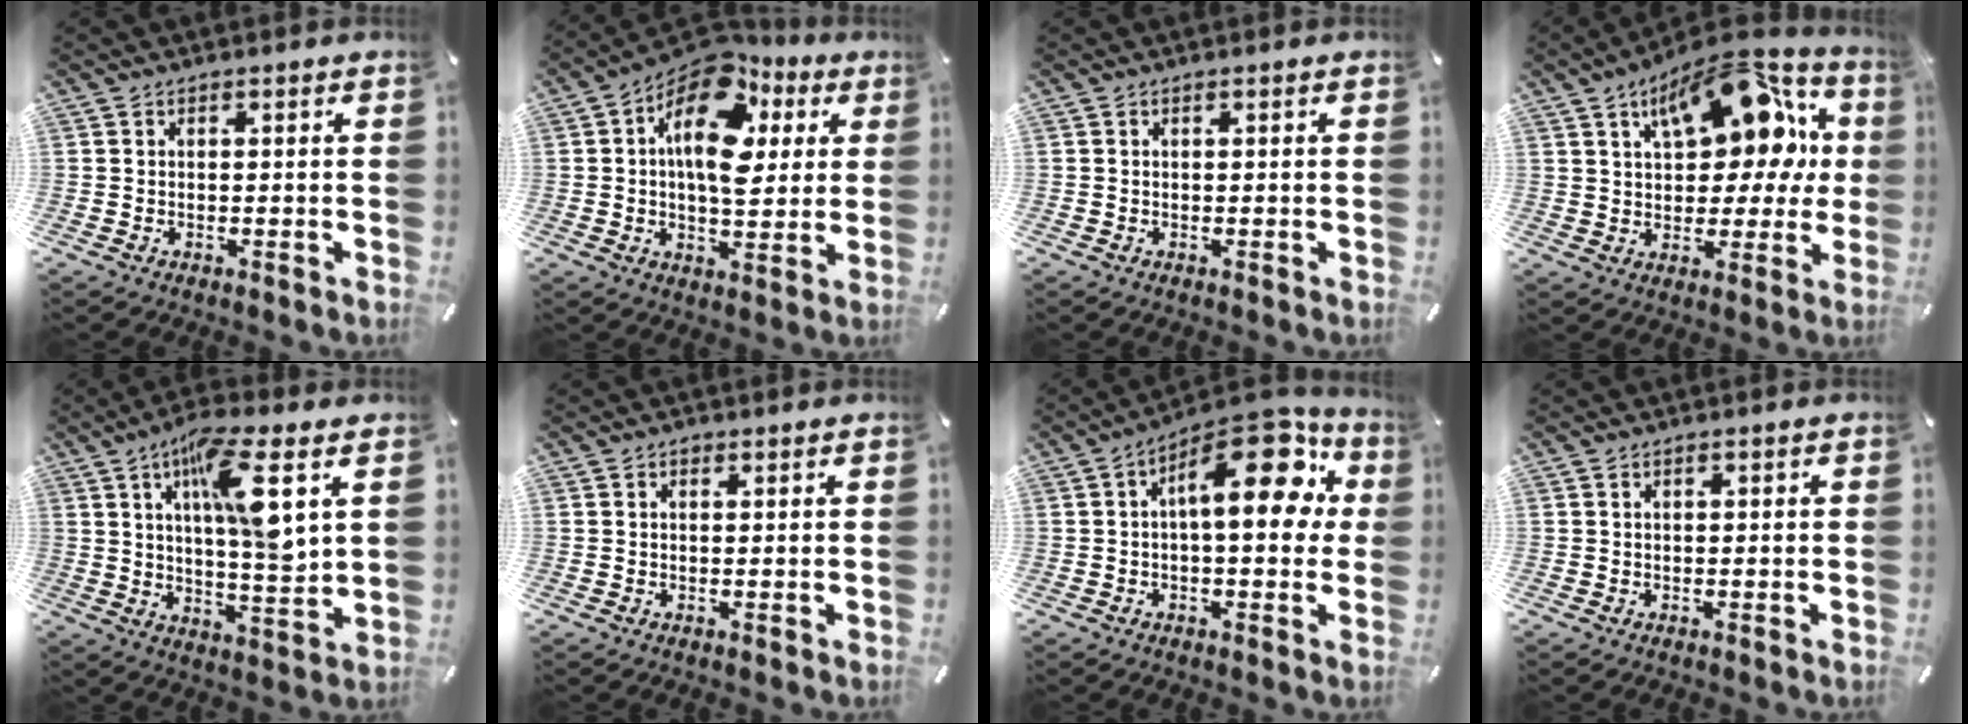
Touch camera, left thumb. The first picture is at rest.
{"total": 17.4, "force": [5.6, 10.4, 12.8], "torque": [-0.203, -0.034, 0.097]}
{"total": 0.0}
{"total": 19.1, "force": [8.6, 10.3, 13.6], "torque": [-0.191, -0.047, 0.145]}
{"total": 14.8, "force": [6.1, 3.9, 12.9], "torque": [-0.218, -0.019, 0.094]}
{"total": 0.5, "force": [0.2, 0.5, 0.0], "torque": [-0.001, 0.003, 0.002]}
{"total": 17.6, "force": [5.1, 7.8, 15.0], "torque": [-0.205, -0.031, 0.081]}
{"total": 0.5, "force": [0.0, 0.3, 0.4], "torque": [-0.008, 0.001, 0.000]}